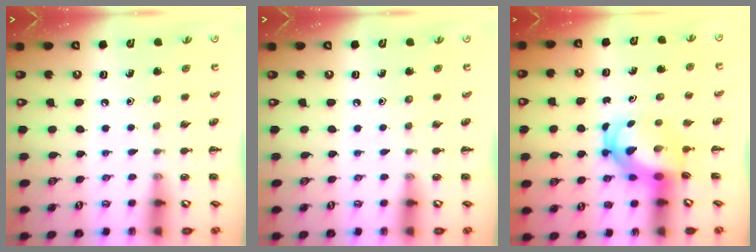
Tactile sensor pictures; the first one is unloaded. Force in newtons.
{"total": 0.0}
{"total": 4.8, "press": 4.7, "slide": 0.9}